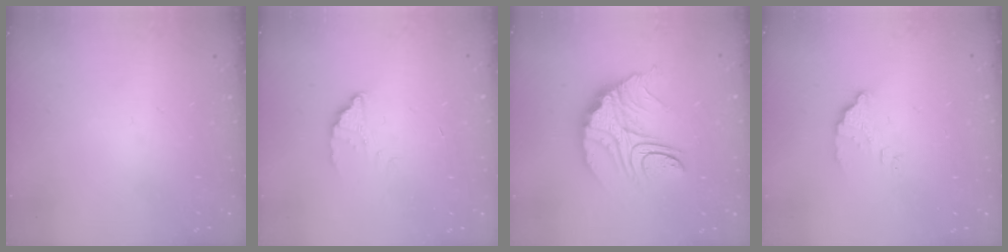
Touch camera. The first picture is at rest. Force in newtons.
{"total": 2.5, "press": 2.5, "slide": 0.1}
{"total": 15.0, "press": 14.9, "slide": 1.5}
{"total": 2.5, "press": 2.5, "slide": 0.2}